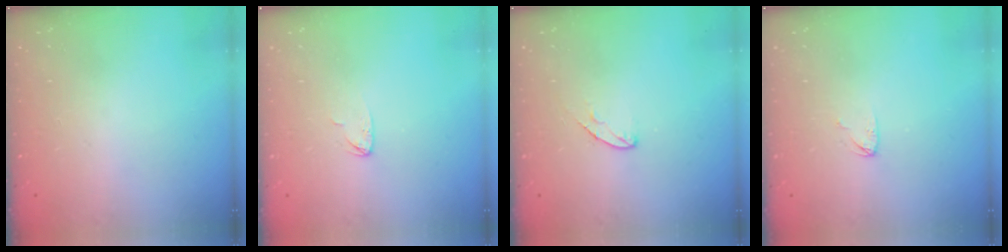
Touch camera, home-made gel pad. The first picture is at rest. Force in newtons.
{"total": 3.8, "press": 3.8, "slide": 0.2}
{"total": 5.2, "press": 5.1, "slide": 0.4}
{"total": 3.9, "press": 3.9, "slide": 0.4}